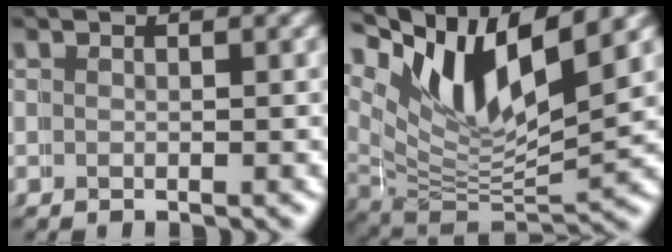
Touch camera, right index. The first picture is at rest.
{"total": 11.4, "force": [5.5, 6.5, 7.6], "torque": [-0.144, 0.012, 0.078]}